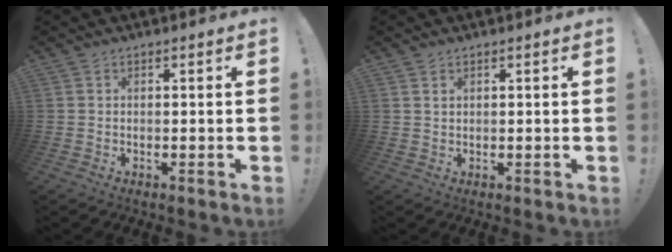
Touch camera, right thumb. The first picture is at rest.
{"total": 1.4, "force": [0.9, 0.8, 0.7], "torque": [-0.012, 0.000, 0.018]}